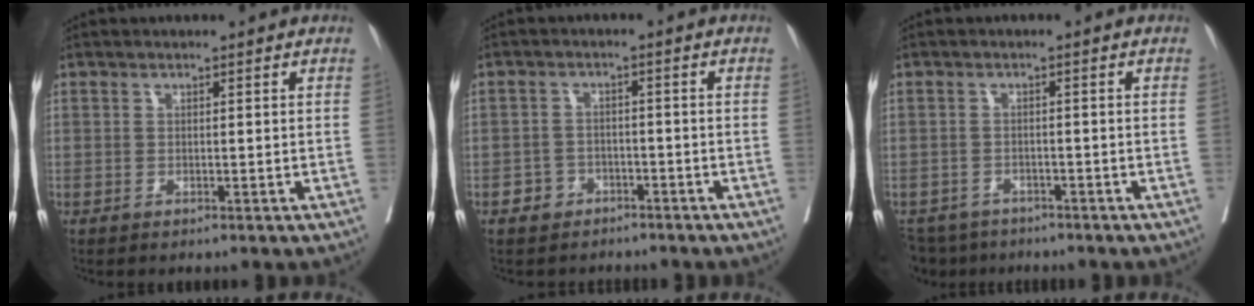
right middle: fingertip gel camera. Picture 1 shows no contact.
{"total": 3.3, "force": [-2.2, 2.5, 0.2], "torque": [-0.014, 0.008, -0.036]}
{"total": 5.4, "force": [-4.8, 2.6, 0.4], "torque": [0.000, -0.007, -0.077]}